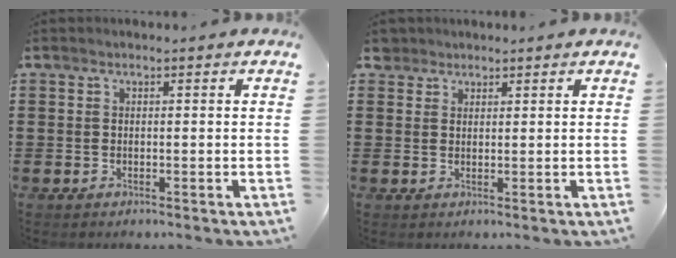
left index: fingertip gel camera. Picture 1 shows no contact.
{"total": 2.2, "force": [1.8, 1.2, 0.1], "torque": [-0.010, 0.009, 0.034]}